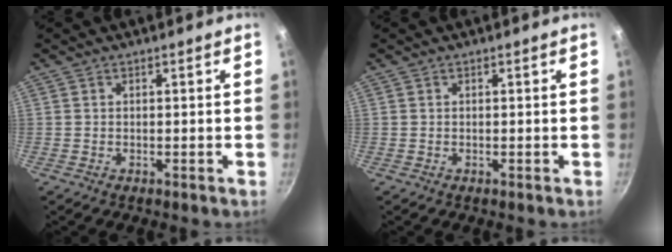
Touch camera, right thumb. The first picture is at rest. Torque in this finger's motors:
{"motor_torque": [0.00, 0.00, 0.00, 0.00, 0.00]}